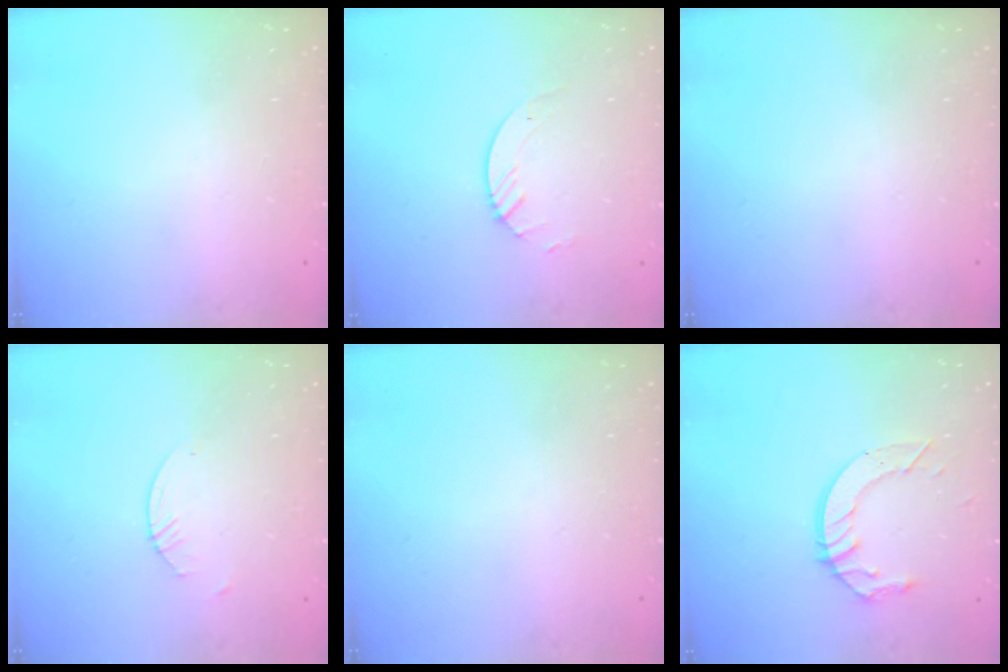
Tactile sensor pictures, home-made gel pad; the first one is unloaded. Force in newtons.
{"total": 3.5, "press": 3.5, "slide": 0.3}
{"total": 0.0}
{"total": 0.8, "press": 0.8, "slide": 0.2}
{"total": 0.0}
{"total": 8.9, "press": 8.9, "slide": 0.7}